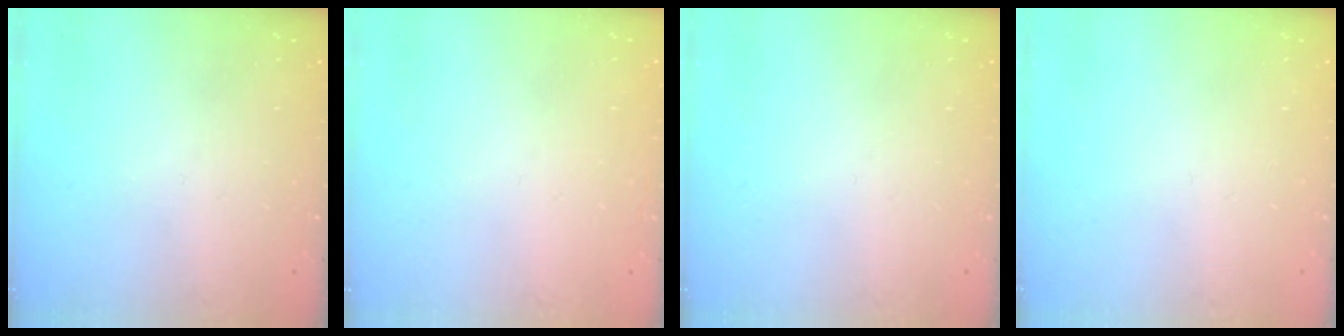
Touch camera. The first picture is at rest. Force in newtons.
{"total": 1.6, "press": 1.6, "slide": 0.1}
{"total": 0.0}
{"total": 0.0}